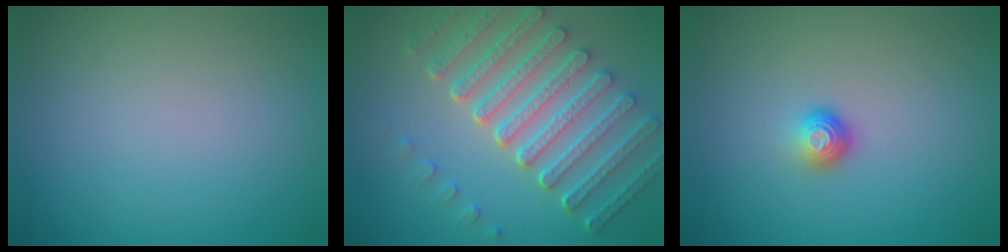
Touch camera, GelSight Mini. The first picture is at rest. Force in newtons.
{"total": 7.5, "press": 5.6, "slide": 5.0}
{"total": 1.6, "press": 1.1, "slide": 1.1}